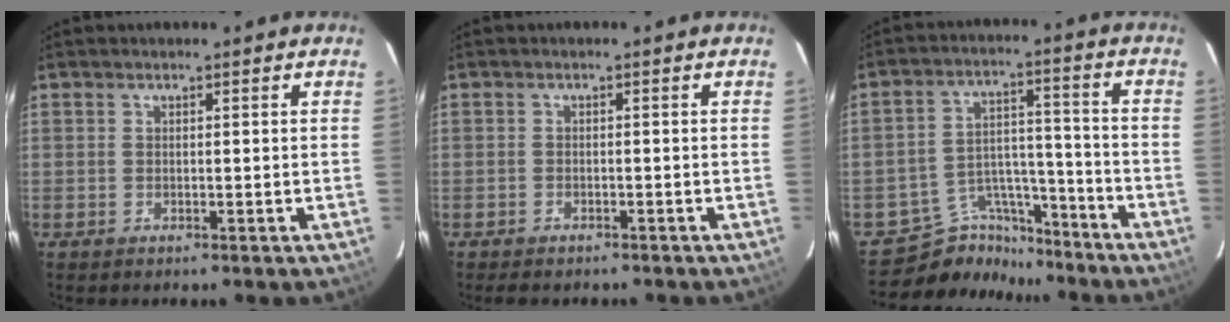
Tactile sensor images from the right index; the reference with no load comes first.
{"total": 3.5, "force": [-3.0, 1.3, 1.3], "torque": [-0.034, -0.007, -0.046]}
{"total": 11.1, "force": [-10.1, 4.5, 0.6], "torque": [-0.018, 0.044, -0.168]}